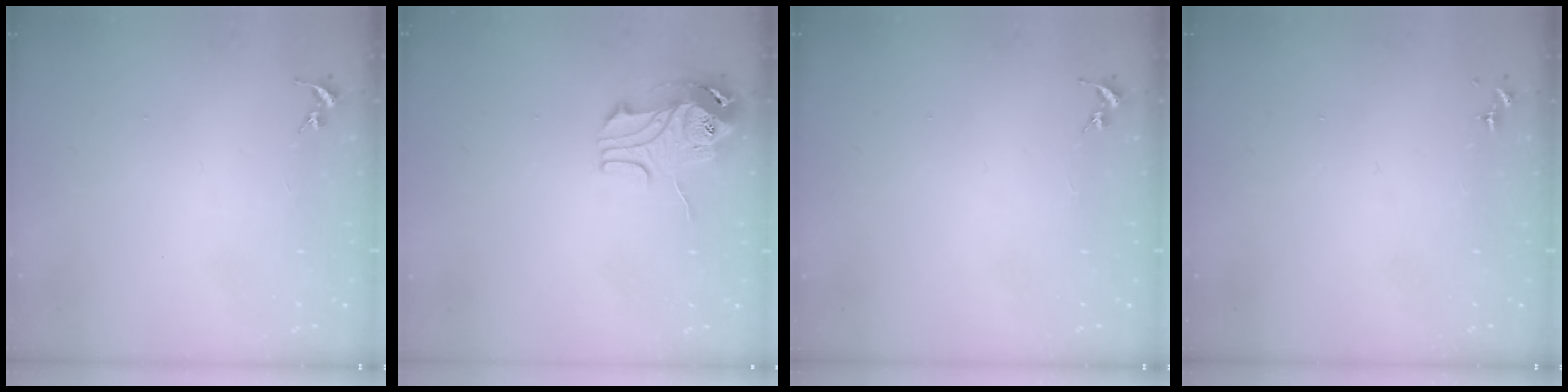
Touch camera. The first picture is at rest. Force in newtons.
{"total": 10.9, "press": 10.9, "slide": 1.1}
{"total": 0.0}
{"total": 0.0}